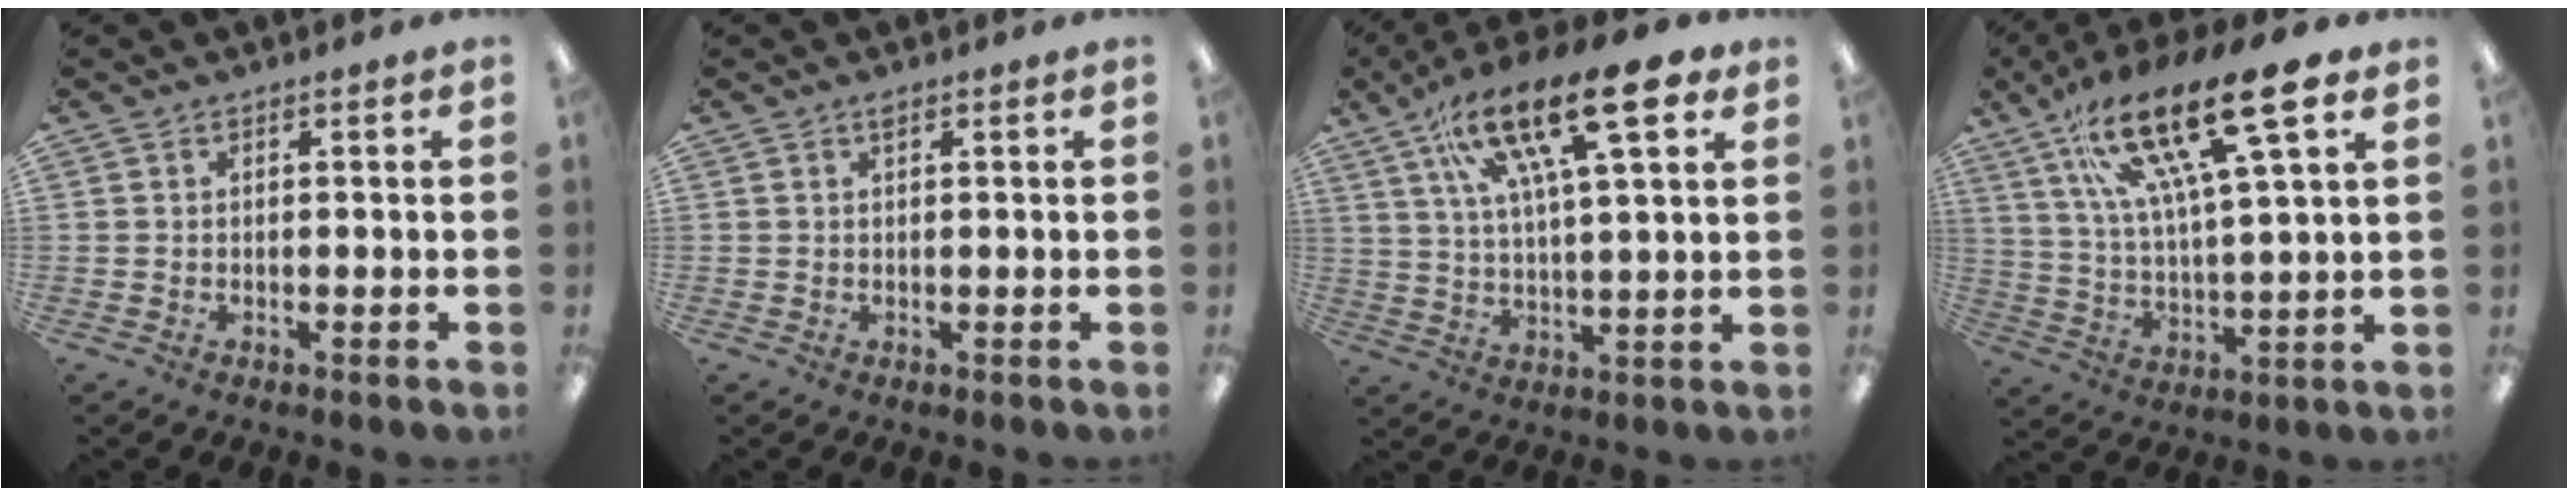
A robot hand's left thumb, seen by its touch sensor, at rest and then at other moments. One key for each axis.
{"total": 0.9, "fx": 0.6, "fy": 0.1, "fz": 0.6, "tx": -0.015, "ty": 0.001, "tz": 0.011}
{"total": 22.1, "fx": 13.7, "fy": 6.4, "fz": 16.2, "tx": -0.266, "ty": -0.068, "tz": 0.220}
{"total": 22.6, "fx": 13.8, "fy": 6.2, "fz": 16.8, "tx": -0.299, "ty": -0.064, "tz": 0.222}